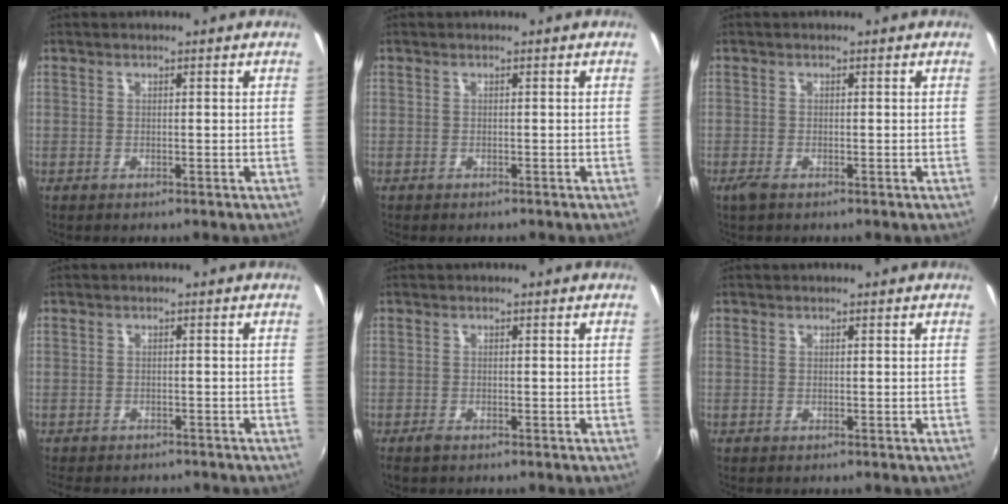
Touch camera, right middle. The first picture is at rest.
{"total": 0.5, "force": [-0.5, 0.2, 0.1], "torque": [-0.004, -0.001, -0.008]}
{"total": 1.5, "force": [-1.0, 0.4, 1.0], "torque": [-0.023, -0.005, -0.021]}
{"total": 4.6, "force": [-3.9, 1.8, 1.6], "torque": [-0.042, -0.012, -0.058]}
{"total": 1.3, "force": [-1.0, 0.5, 0.7], "torque": [-0.013, -0.004, -0.019]}
{"total": 0.0}